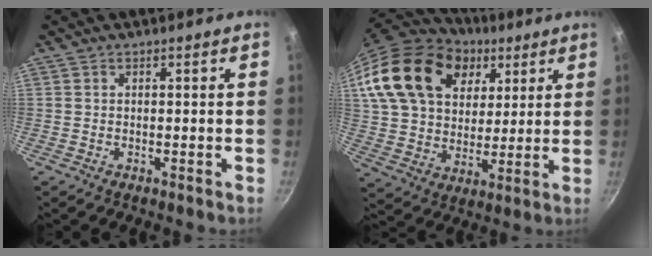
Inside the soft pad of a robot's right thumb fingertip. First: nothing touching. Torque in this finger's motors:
{"motor_torque": [-1.04, 1.96, 0.73, -0.39, 0.50]}